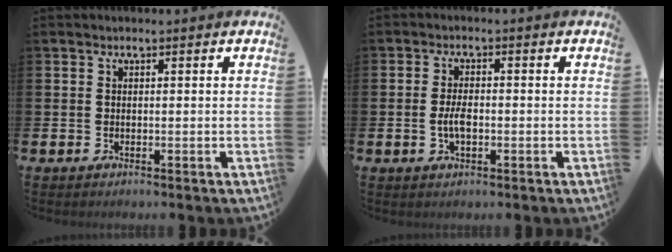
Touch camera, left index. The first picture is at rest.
{"total": 3.2, "force": [-0.4, 1.5, 2.8], "torque": [-0.058, -0.001, -0.011]}